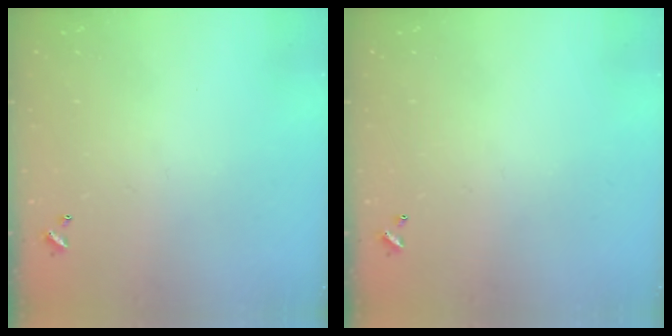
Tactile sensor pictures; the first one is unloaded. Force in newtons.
{"total": 0.0}